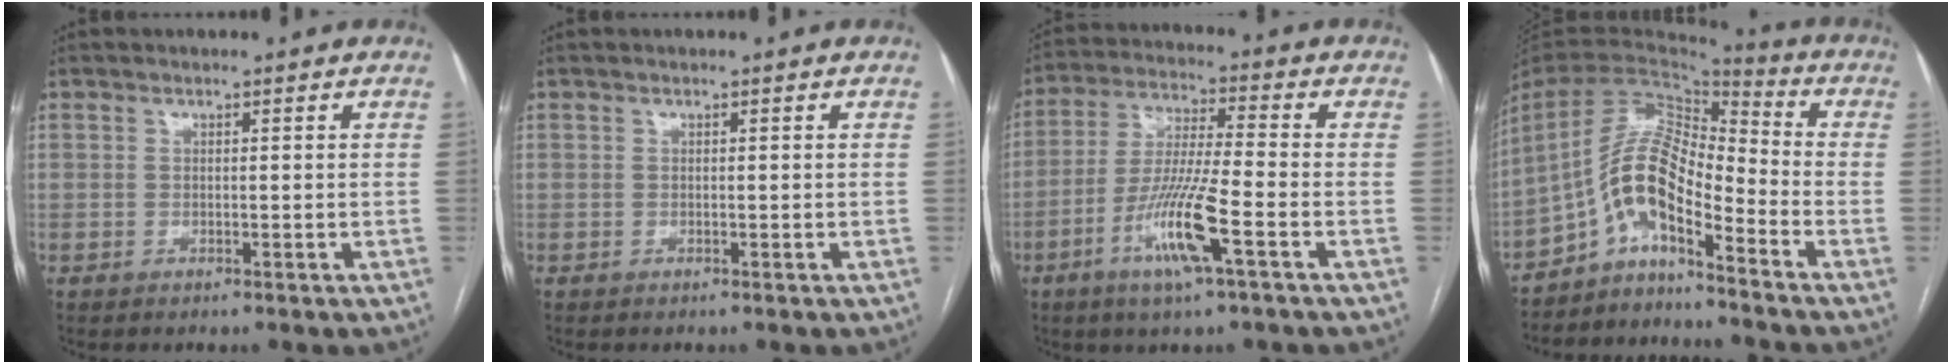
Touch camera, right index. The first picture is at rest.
{"total": 0.0}
{"total": 11.4, "force": [-4.9, 0.3, 10.3], "torque": [-0.204, -0.012, -0.096]}
{"total": 9.9, "force": [-6.1, 2.4, 7.5], "torque": [-0.146, 0.029, -0.110]}